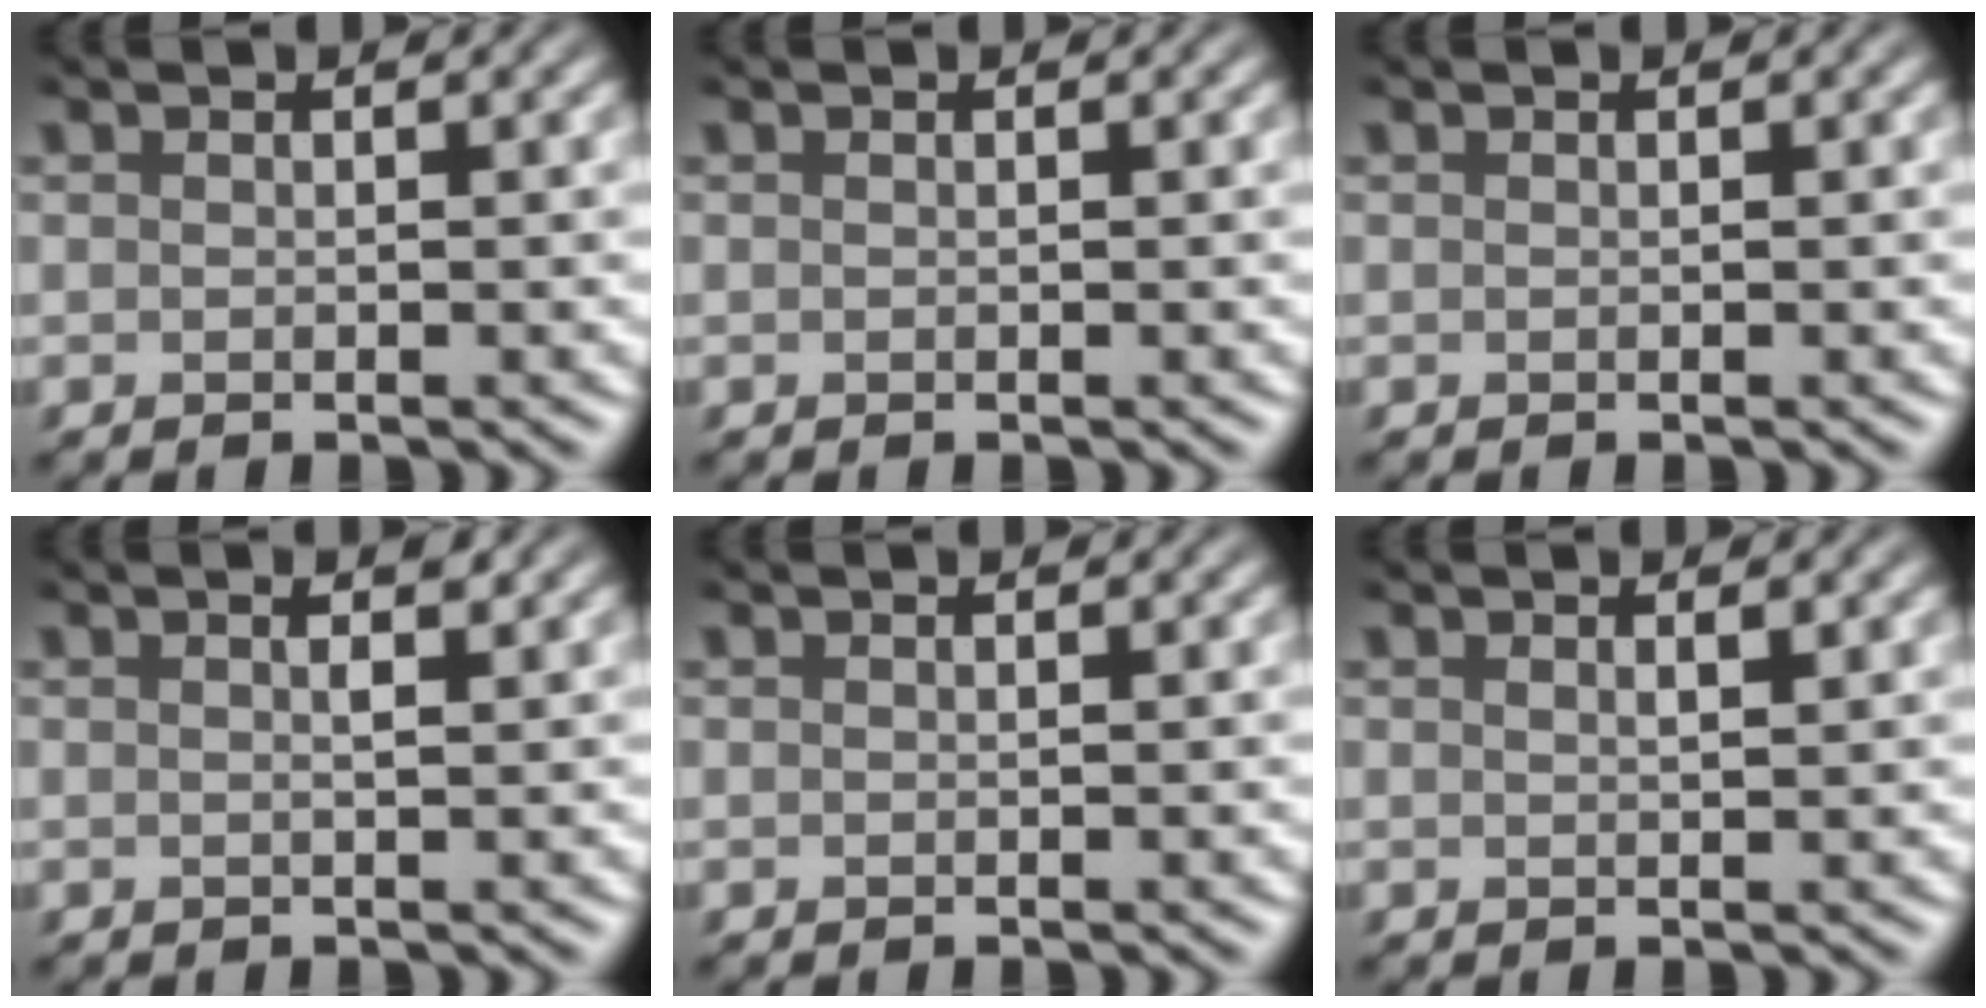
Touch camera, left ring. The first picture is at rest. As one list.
[{"total": 0.0}, {"total": 0.0}, {"total": 1.1, "force": [0.4, 0.1, 1.0], "torque": [-0.015, 0.003, 0.003]}, {"total": 0.0}, {"total": 0.8, "force": [0.5, 0.2, 0.5], "torque": [-0.008, -0.002, 0.009]}]